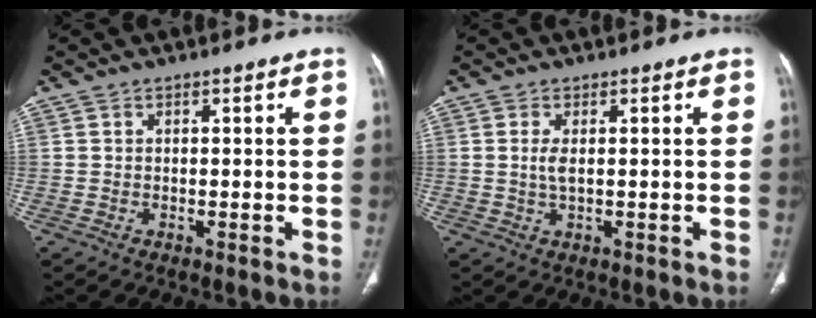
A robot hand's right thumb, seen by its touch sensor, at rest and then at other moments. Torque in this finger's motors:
{"motor_torque": [0.01, 0.08, 0.33, 0.34, 0.04]}